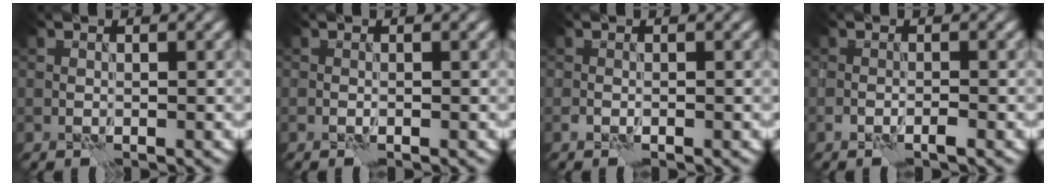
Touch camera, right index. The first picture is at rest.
{"total": 0.0}
{"total": 0.6, "force": [-0.4, 0.3, 0.4], "torque": [-0.008, 0.003, -0.008]}
{"total": 1.1, "force": [-0.8, 0.2, 0.8], "torque": [-0.016, 0.002, -0.016]}